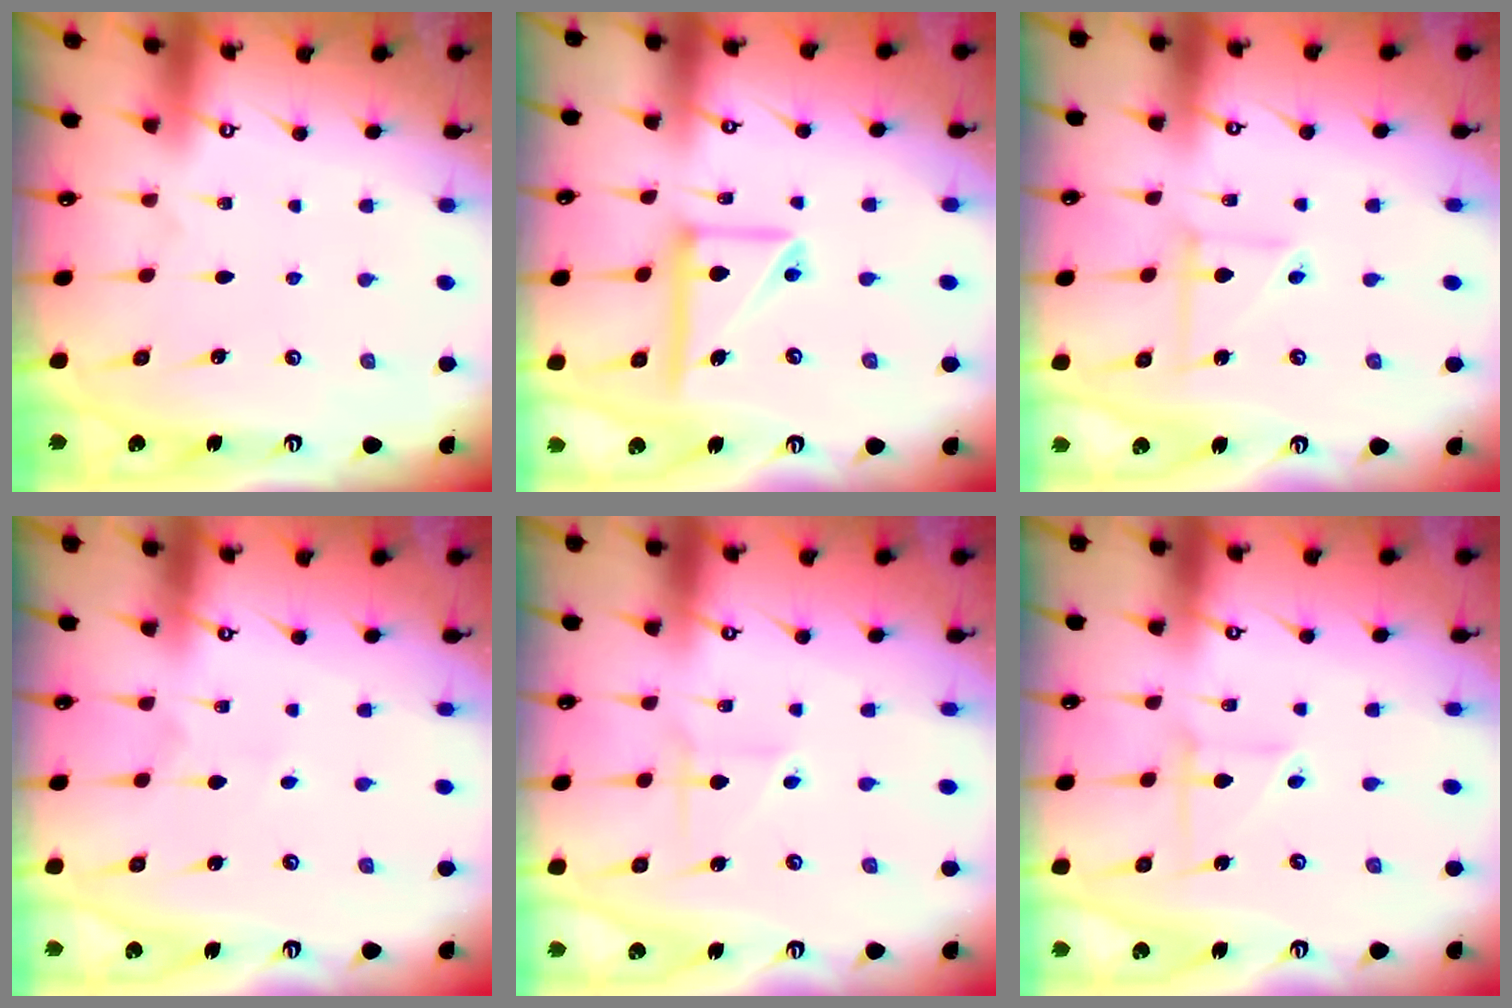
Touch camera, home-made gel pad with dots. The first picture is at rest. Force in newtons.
{"total": 13.2, "press": 13.1, "slide": 1.6}
{"total": 5.1, "press": 5.1, "slide": 0.2}
{"total": 1.7, "press": 1.7, "slide": 0.1}
{"total": 1.8, "press": 1.7, "slide": 0.7}
{"total": 2.9, "press": 2.9, "slide": 0.3}